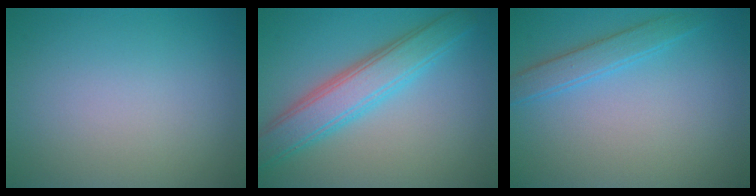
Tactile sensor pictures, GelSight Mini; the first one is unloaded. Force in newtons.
{"total": 5.4, "press": 5.4, "slide": 0.2}
{"total": 2.2, "press": 2.2, "slide": 0.1}